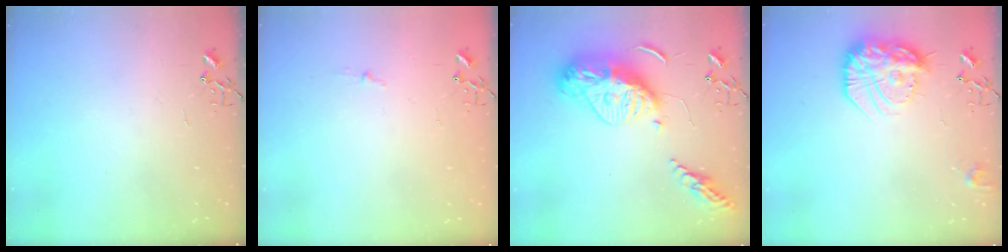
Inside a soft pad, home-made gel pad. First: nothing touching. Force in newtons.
{"total": 3.1, "press": 3.1, "slide": 0.4}
{"total": 18.2, "press": 18.1, "slide": 1.5}
{"total": 19.0, "press": 18.9, "slide": 1.4}